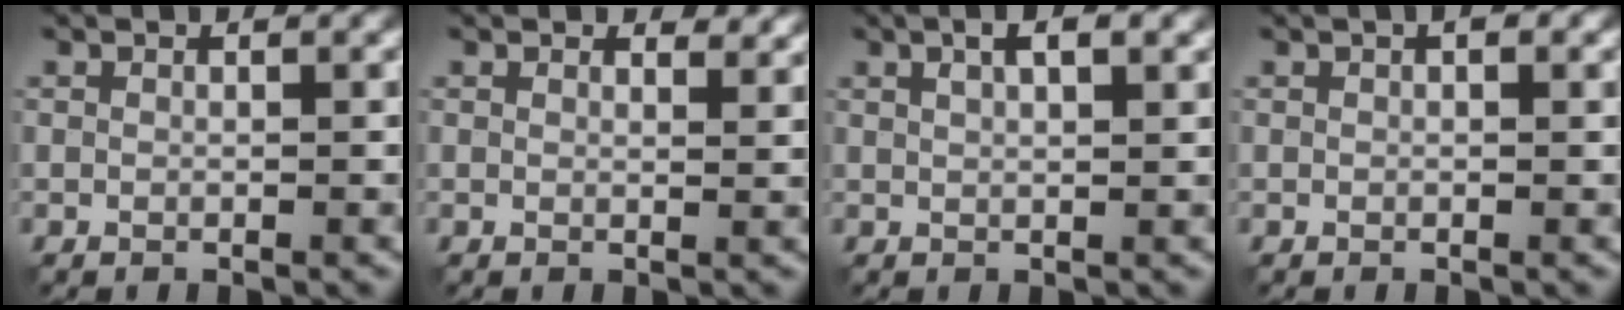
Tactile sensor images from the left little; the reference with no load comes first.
{"total": 1.7, "force": [1.6, 0.4, 0.6], "torque": [-0.010, -0.007, 0.020]}
{"total": 3.2, "force": [1.7, 1.0, 2.6], "torque": [-0.029, -0.003, 0.017]}
{"total": 1.0, "force": [0.4, 0.4, 0.8], "torque": [-0.010, 0.002, 0.006]}